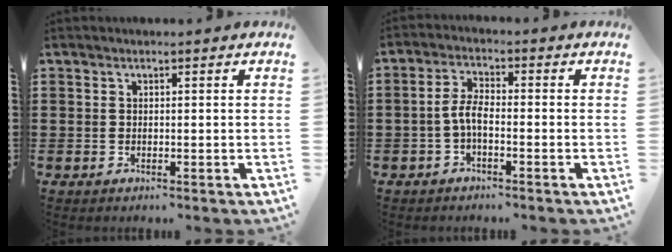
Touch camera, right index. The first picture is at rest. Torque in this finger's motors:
{"motor_torque": [0.50, -0.40, 0.29, 0.13]}